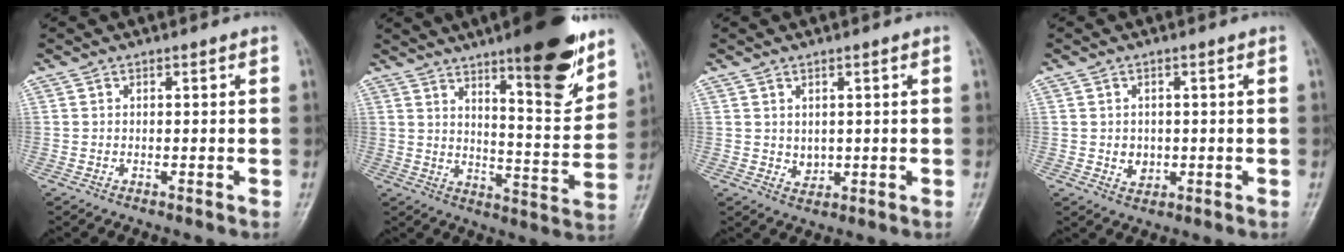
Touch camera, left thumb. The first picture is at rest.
{"total": 16.6, "force": [10.8, 3.5, 12.1], "torque": [-0.145, -0.070, 0.164]}
{"total": 2.4, "force": [1.0, 1.5, 1.6], "torque": [-0.018, -0.011, 0.024]}
{"total": 2.6, "force": [0.1, 2.1, 1.5], "torque": [-0.014, -0.002, 0.008]}